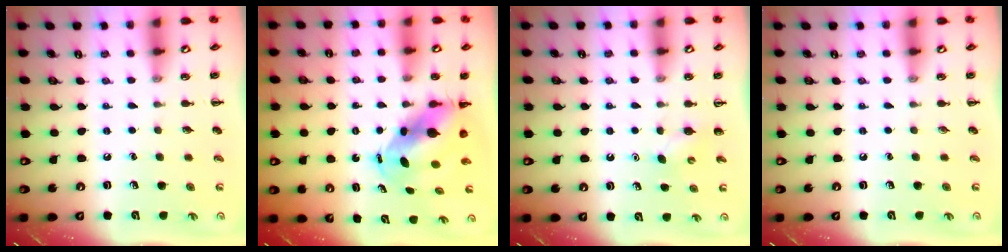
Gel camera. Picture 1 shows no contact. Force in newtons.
{"total": 7.5, "press": 7.3, "slide": 1.7}
{"total": 2.7, "press": 2.6, "slide": 0.7}
{"total": 0.0}